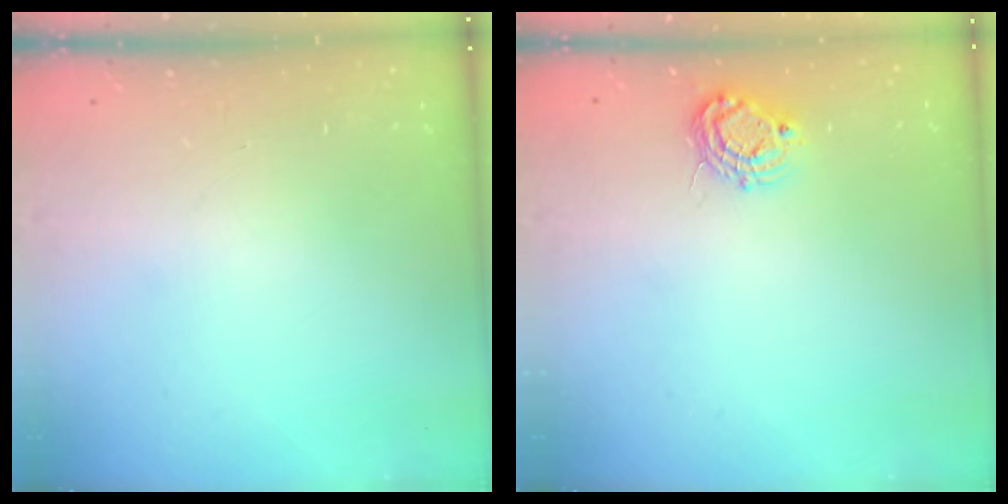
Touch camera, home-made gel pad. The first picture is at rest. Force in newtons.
{"total": 7.5, "press": 7.5, "slide": 0.4}